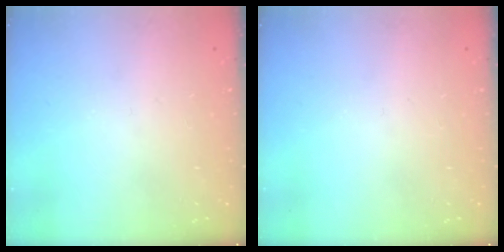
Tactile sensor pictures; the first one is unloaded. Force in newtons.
{"total": 0.0}